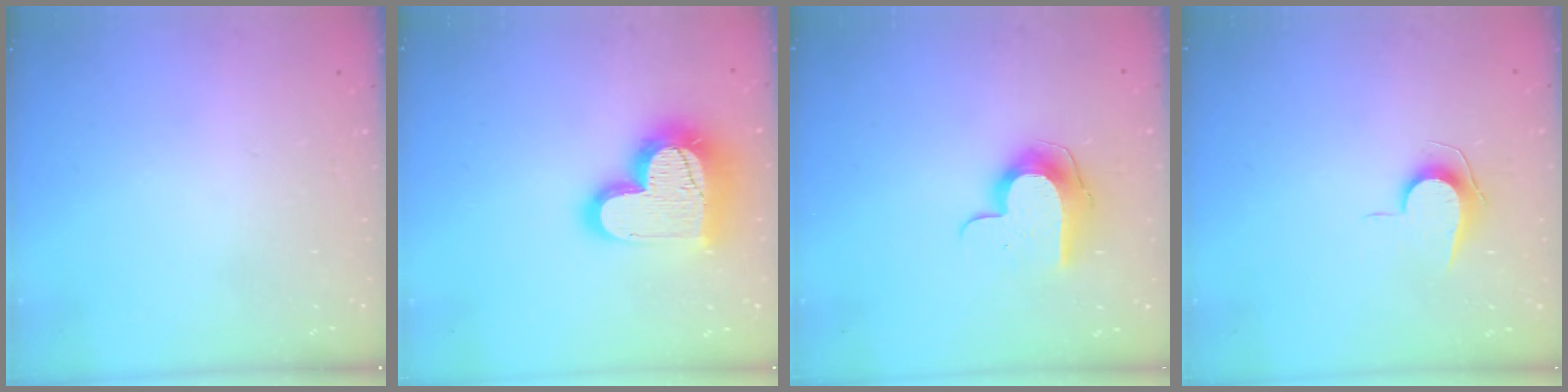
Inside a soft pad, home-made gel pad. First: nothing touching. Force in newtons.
{"total": 21.0, "press": 21.0, "slide": 1.7}
{"total": 10.1, "press": 10.0, "slide": 1.0}
{"total": 6.8, "press": 6.8, "slide": 0.7}